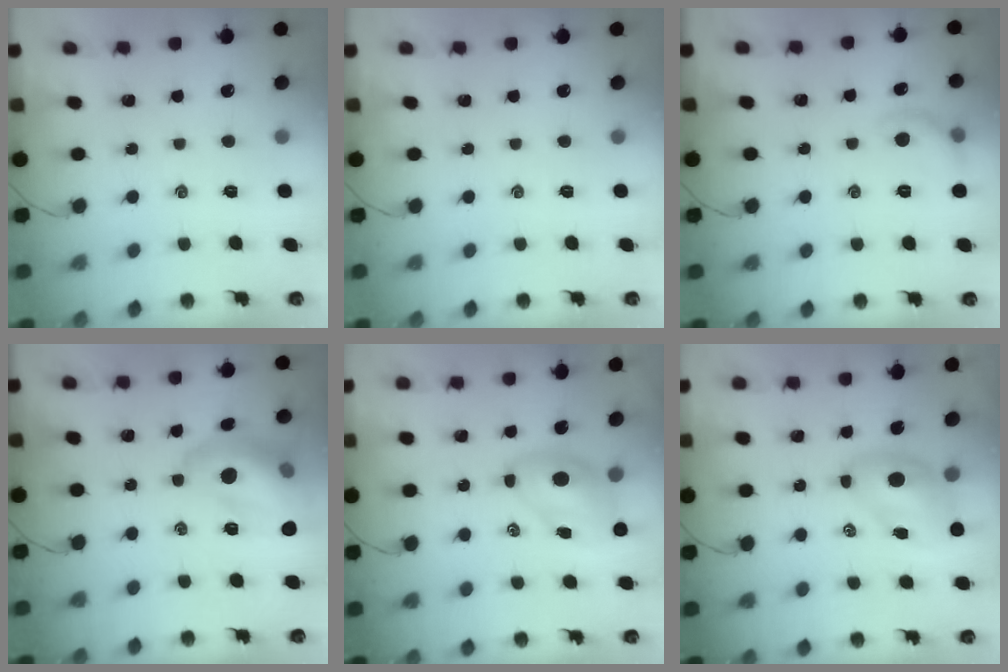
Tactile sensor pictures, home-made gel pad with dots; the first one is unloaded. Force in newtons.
{"total": 0.0}
{"total": 7.6, "press": 7.5, "slide": 0.7}
{"total": 15.9, "press": 15.7, "slide": 2.2}
{"total": 7.3, "press": 7.2, "slide": 1.2}
{"total": 7.1, "press": 6.9, "slide": 1.6}